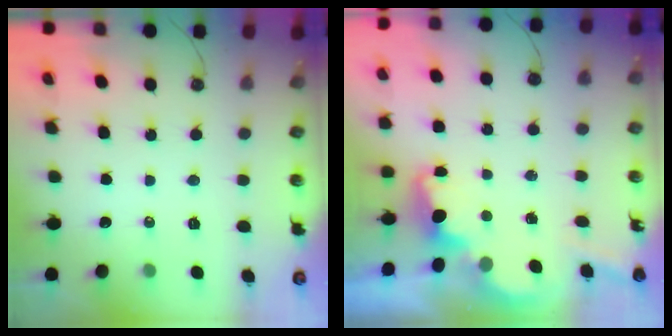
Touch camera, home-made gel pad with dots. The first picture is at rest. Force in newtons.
{"total": 3.6, "press": 3.5, "slide": 0.7}